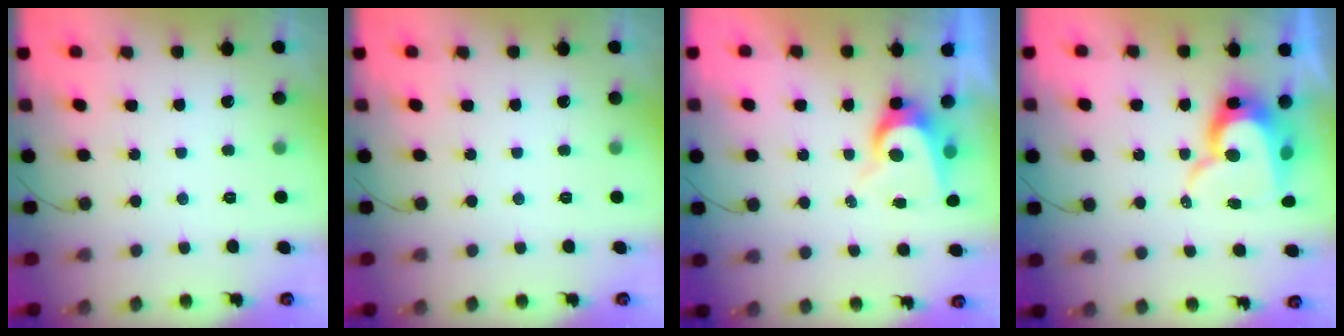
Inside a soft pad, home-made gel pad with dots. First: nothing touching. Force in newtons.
{"total": 0.0}
{"total": 6.5, "press": 6.5, "slide": 0.4}
{"total": 11.9, "press": 11.8, "slide": 0.8}